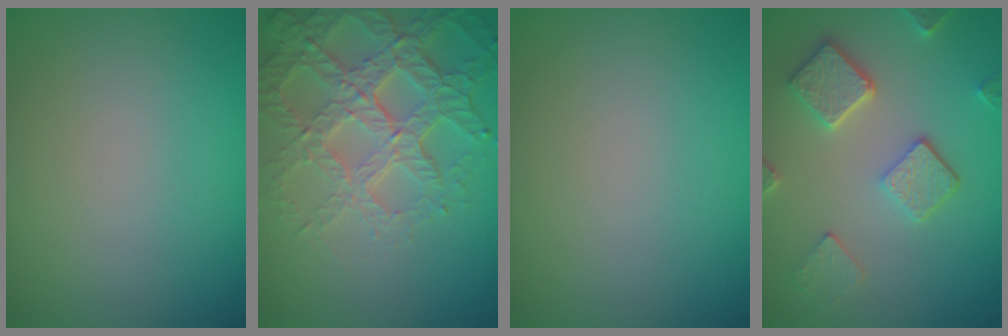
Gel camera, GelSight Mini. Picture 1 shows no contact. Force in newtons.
{"total": 7.6, "press": 5.3, "slide": 5.4}
{"total": 0.0}
{"total": 4.9, "press": 3.8, "slide": 3.2}